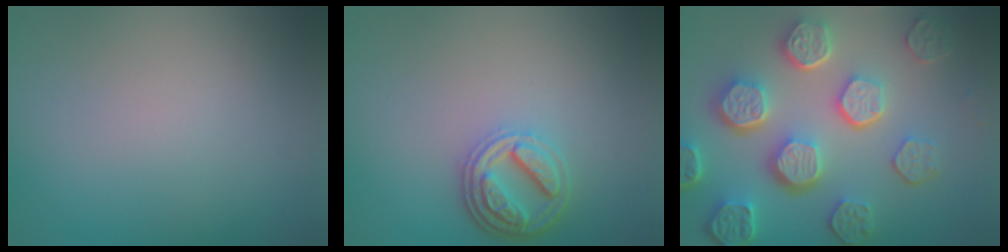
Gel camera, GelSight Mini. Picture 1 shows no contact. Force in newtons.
{"total": 4.1, "press": 3.2, "slide": 2.5}
{"total": 8.5, "press": 6.2, "slide": 5.8}